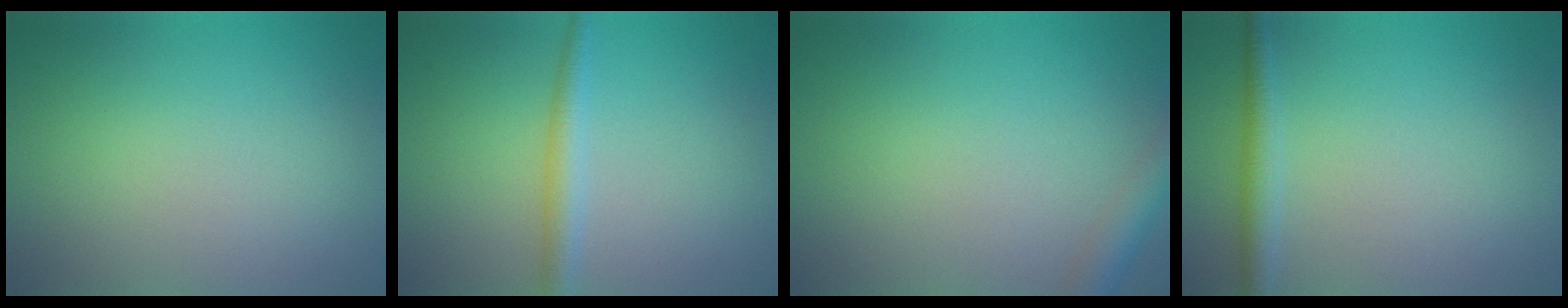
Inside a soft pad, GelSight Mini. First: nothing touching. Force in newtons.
{"total": 2.4, "press": 2.4, "slide": 0.0}
{"total": 2.7, "press": 2.7, "slide": 0.1}
{"total": 2.2, "press": 2.2, "slide": 0.1}